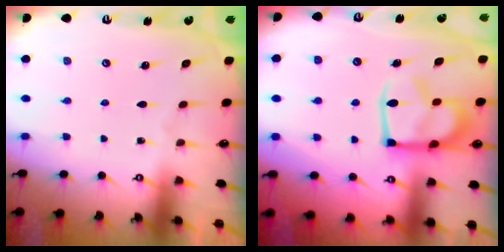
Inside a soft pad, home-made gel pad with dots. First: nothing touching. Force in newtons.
{"total": 13.9, "press": 13.8, "slide": 1.7}